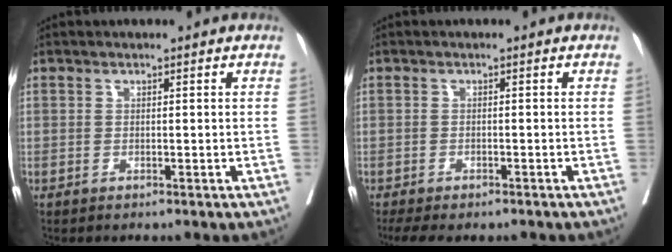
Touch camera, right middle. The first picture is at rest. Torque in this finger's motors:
{"motor_torque": [0.51, -0.47, 0.09, 0.02]}